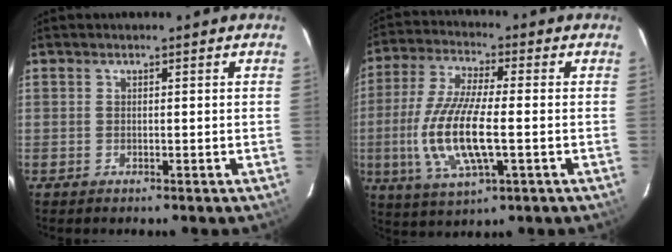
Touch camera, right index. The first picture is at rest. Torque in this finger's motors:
{"motor_torque": [1.34, -0.80, 1.05, 0.21]}